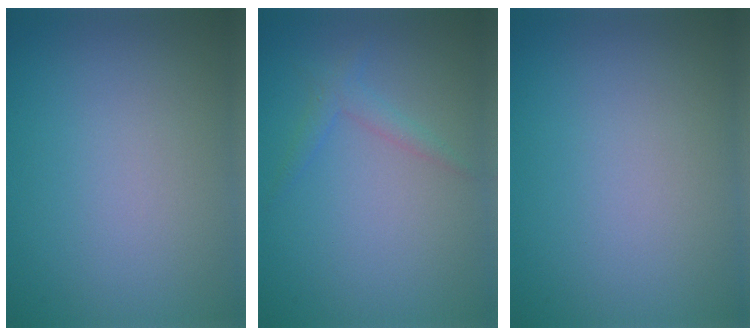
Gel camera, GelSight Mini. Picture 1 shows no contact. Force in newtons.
{"total": 1.4, "press": 1.4, "slide": 0.1}
{"total": 0.0}